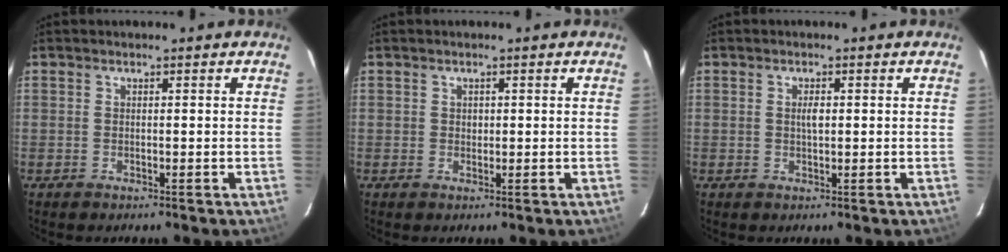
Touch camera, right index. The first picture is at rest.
{"total": 1.0, "force": [0.1, 0.9, 0.3], "torque": [-0.002, 0.002, 0.003]}
{"total": 1.8, "force": [0.2, 0.8, 1.6], "torque": [-0.029, 0.002, 0.004]}